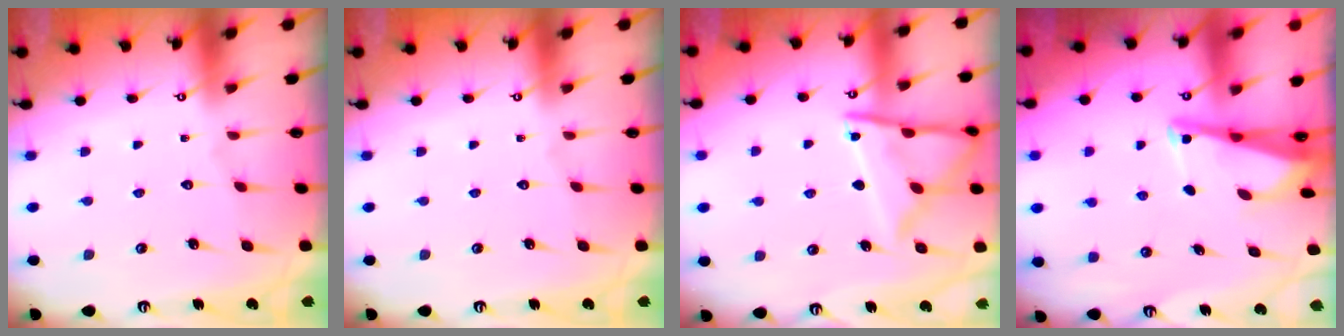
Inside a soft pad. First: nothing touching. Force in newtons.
{"total": 0.0}
{"total": 13.9, "press": 13.8, "slide": 1.3}
{"total": 2.6, "press": 2.6, "slide": 0.2}